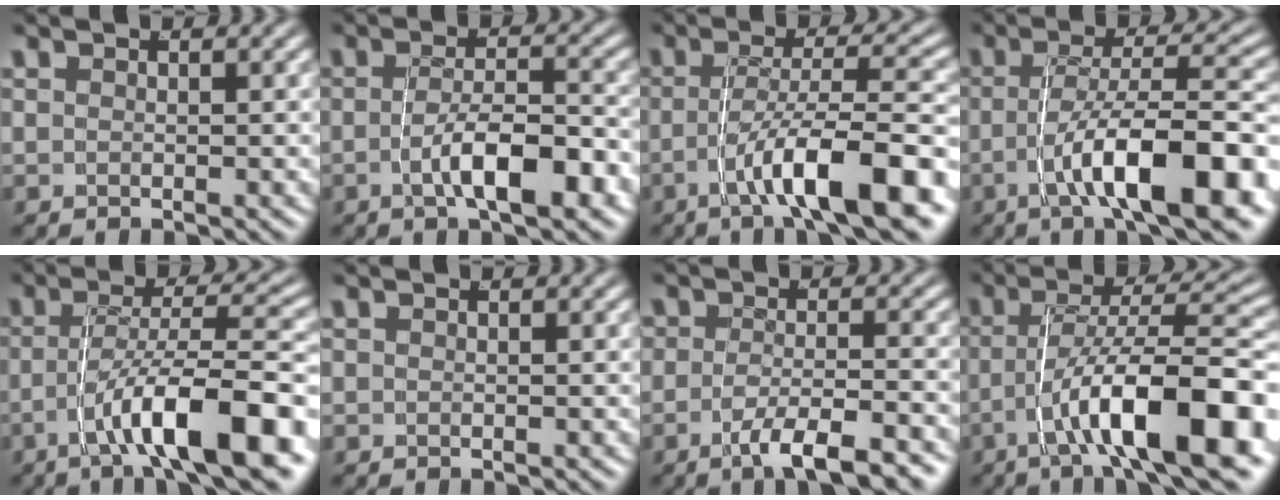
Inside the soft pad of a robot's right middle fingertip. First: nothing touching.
{"total": 4.9, "force": [-2.5, 1.1, 4.1], "torque": [-0.064, -0.004, -0.040]}
{"total": 7.8, "force": [-3.6, 1.5, 6.8], "torque": [-0.098, 0.003, -0.055]}
{"total": 9.6, "force": [-4.0, 2.6, 8.3], "torque": [-0.119, -0.001, -0.059]}
{"total": 8.8, "force": [-4.1, 2.0, 7.5], "torque": [-0.110, 0.001, -0.060]}
{"total": 0.0}
{"total": 4.6, "force": [-3.3, 0.8, 3.1], "torque": [-0.056, -0.013, -0.049]}
{"total": 10.6, "force": [-4.1, 3.1, 9.2], "torque": [-0.138, -0.007, -0.056]}